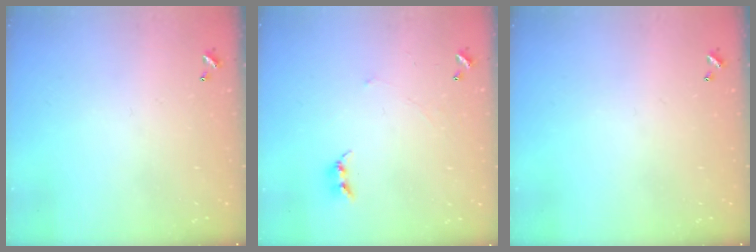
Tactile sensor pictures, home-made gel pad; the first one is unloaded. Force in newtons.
{"total": 2.7, "press": 2.7, "slide": 0.3}
{"total": 0.0}